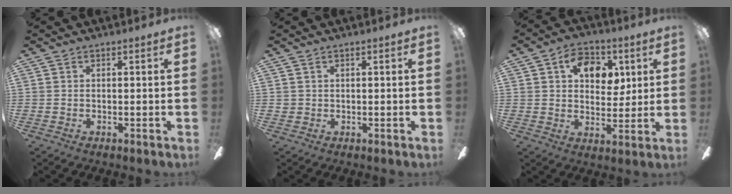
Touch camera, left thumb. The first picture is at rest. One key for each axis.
{"total": 1.1, "fx": 0.6, "fy": 0.9, "fz": 0.1, "tx": -0.003, "ty": 0.001, "tz": 0.010}
{"total": 10.1, "fx": 4.0, "fy": 7.2, "fz": 5.9, "tx": -0.073, "ty": 0.003, "tz": 0.067}